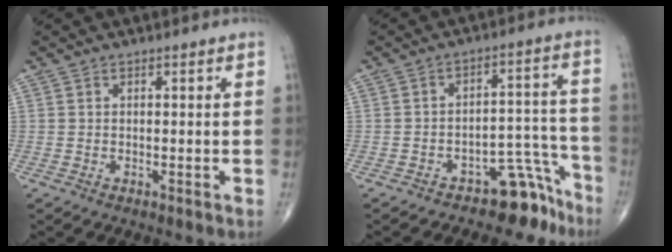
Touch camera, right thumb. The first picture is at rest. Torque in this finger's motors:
{"motor_torque": [3.20, -0.76, 0.30, -0.58, 0.12]}